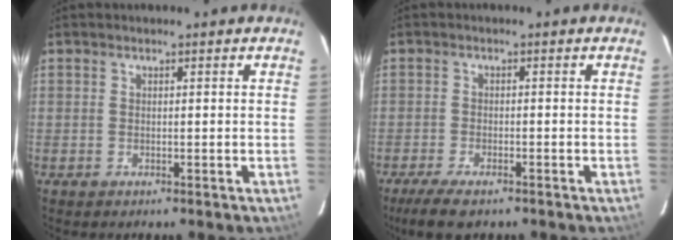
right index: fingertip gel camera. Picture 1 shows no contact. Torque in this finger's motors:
{"motor_torque": [0.47, -0.44, 0.15, 0.05]}